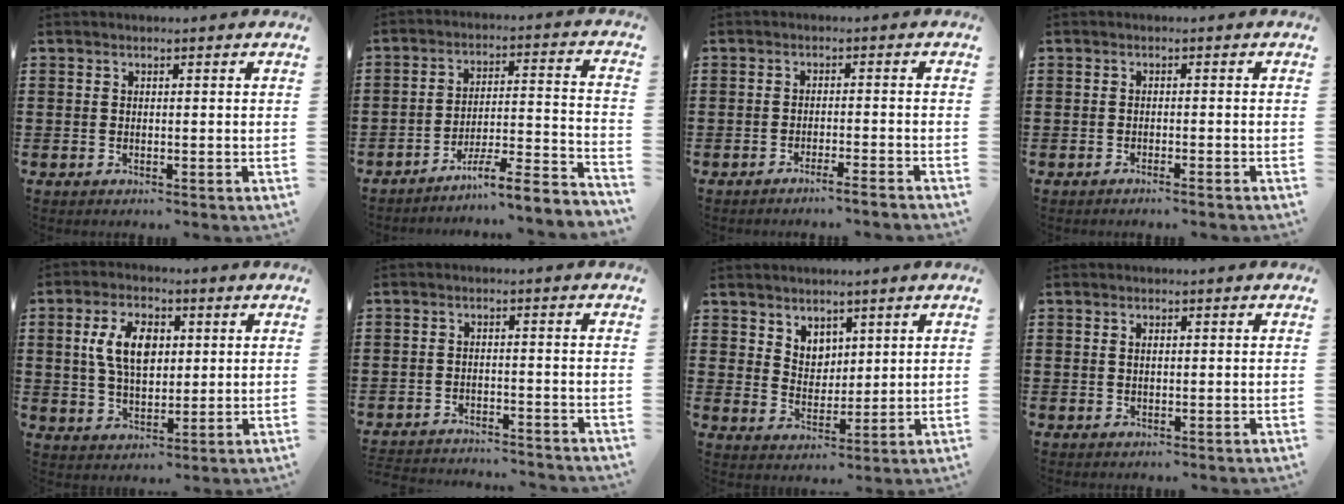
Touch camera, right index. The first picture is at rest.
{"total": 6.4, "force": [-5.4, 0.4, 3.5], "torque": [-0.055, -0.010, -0.105]}
{"total": 2.3, "force": [-2.1, -0.5, 1.0], "torque": [-0.016, -0.001, -0.040]}
{"total": 1.0, "force": [-0.9, -0.2, 0.4], "torque": [-0.008, 0.000, -0.018]}
{"total": 8.3, "force": [1.9, 5.0, 6.4], "torque": [-0.145, 0.010, 0.026]}
{"total": 2.8, "force": [-2.8, 0.1, 0.0], "torque": [-0.006, 0.000, -0.060]}
{"total": 4.6, "force": [3.4, 3.0, 0.3], "torque": [-0.022, 0.000, 0.065]}
{"total": 1.0, "force": [0.2, 0.5, 0.9], "torque": [-0.019, 0.003, 0.003]}